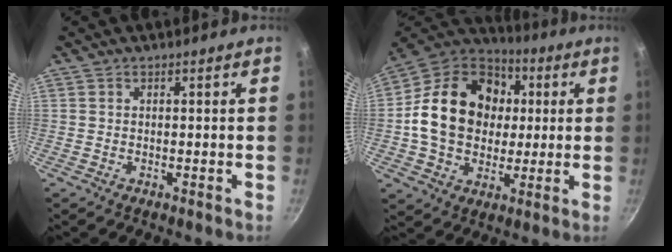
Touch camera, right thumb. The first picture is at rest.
{"total": 22.2, "force": [2.2, 17.3, 13.7], "torque": [-0.214, 0.028, 0.033]}